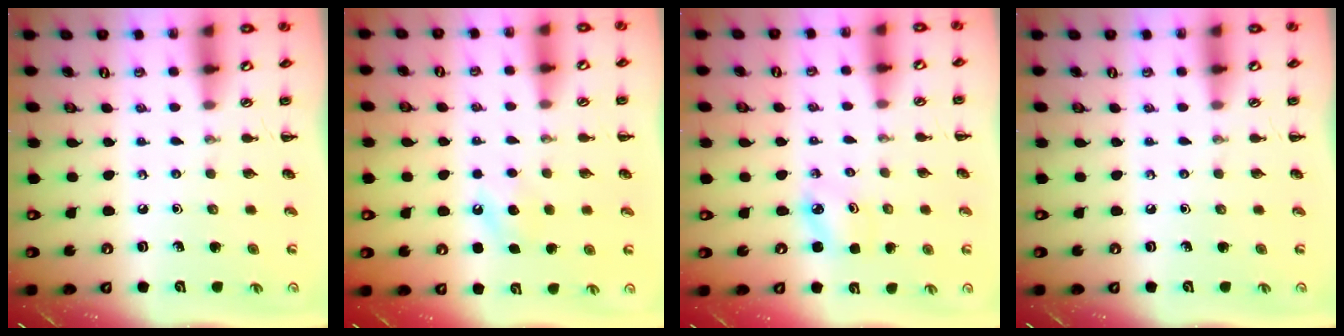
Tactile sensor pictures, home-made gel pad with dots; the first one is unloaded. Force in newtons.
{"total": 6.5, "press": 6.2, "slide": 2.0}
{"total": 2.5, "press": 2.5, "slide": 0.4}
{"total": 0.0}